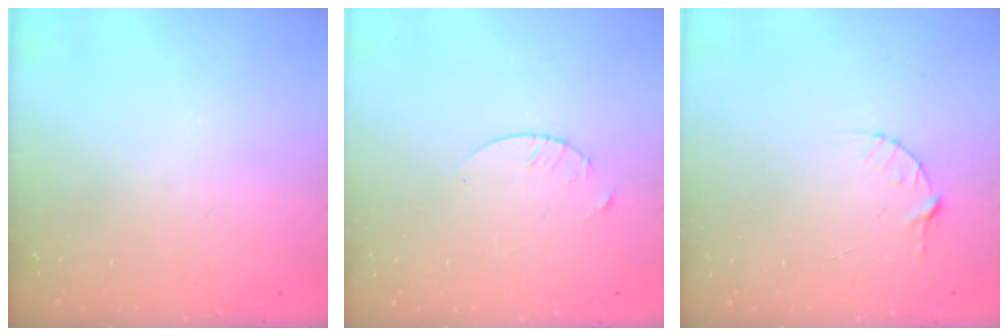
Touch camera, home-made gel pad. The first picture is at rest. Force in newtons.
{"total": 1.7, "press": 1.6, "slide": 0.2}
{"total": 4.1, "press": 4.1, "slide": 0.4}